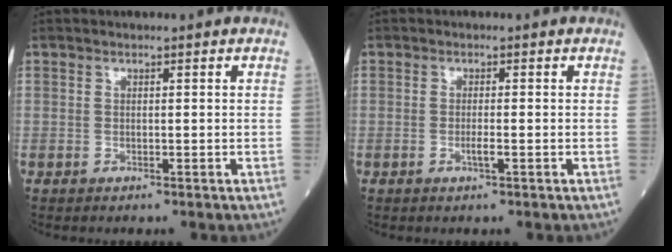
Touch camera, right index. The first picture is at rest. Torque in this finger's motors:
{"motor_torque": [0.21, -0.04, 0.22, 0.04]}